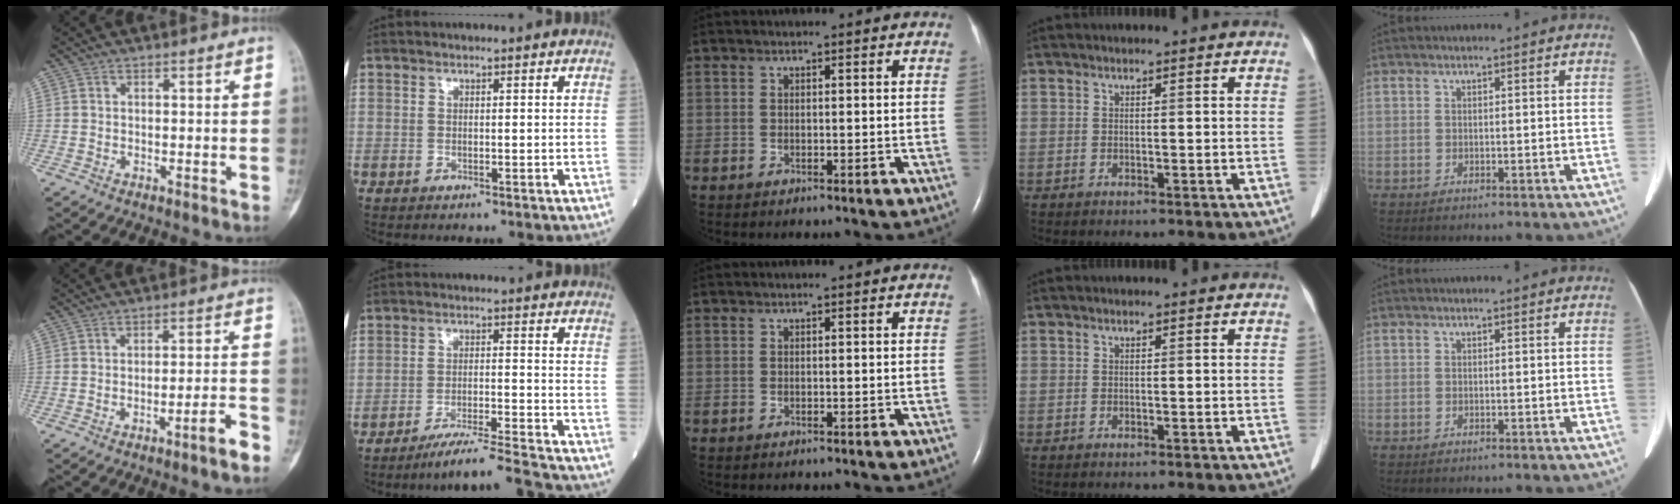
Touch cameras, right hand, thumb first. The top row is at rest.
{"thumb": {"total": 5.2, "force": [-3.4, 0.3, 4.0], "torque": [-0.060, 0.033, -0.050]}, "index": {"total": 9.7, "force": [-9.0, -1.7, 3.1], "torque": [-0.038, -0.011, -0.154]}}